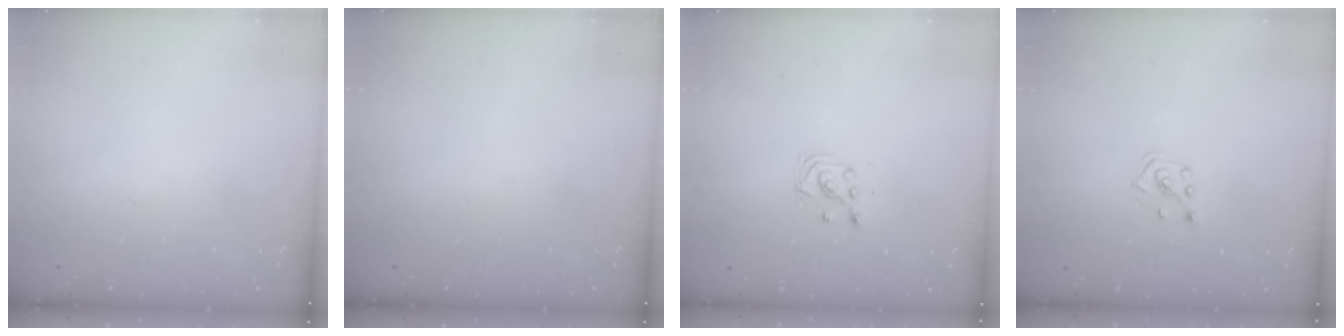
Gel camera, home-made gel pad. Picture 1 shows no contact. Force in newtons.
{"total": 0.0}
{"total": 3.6, "press": 3.6, "slide": 0.2}
{"total": 2.6, "press": 2.6, "slide": 0.5}